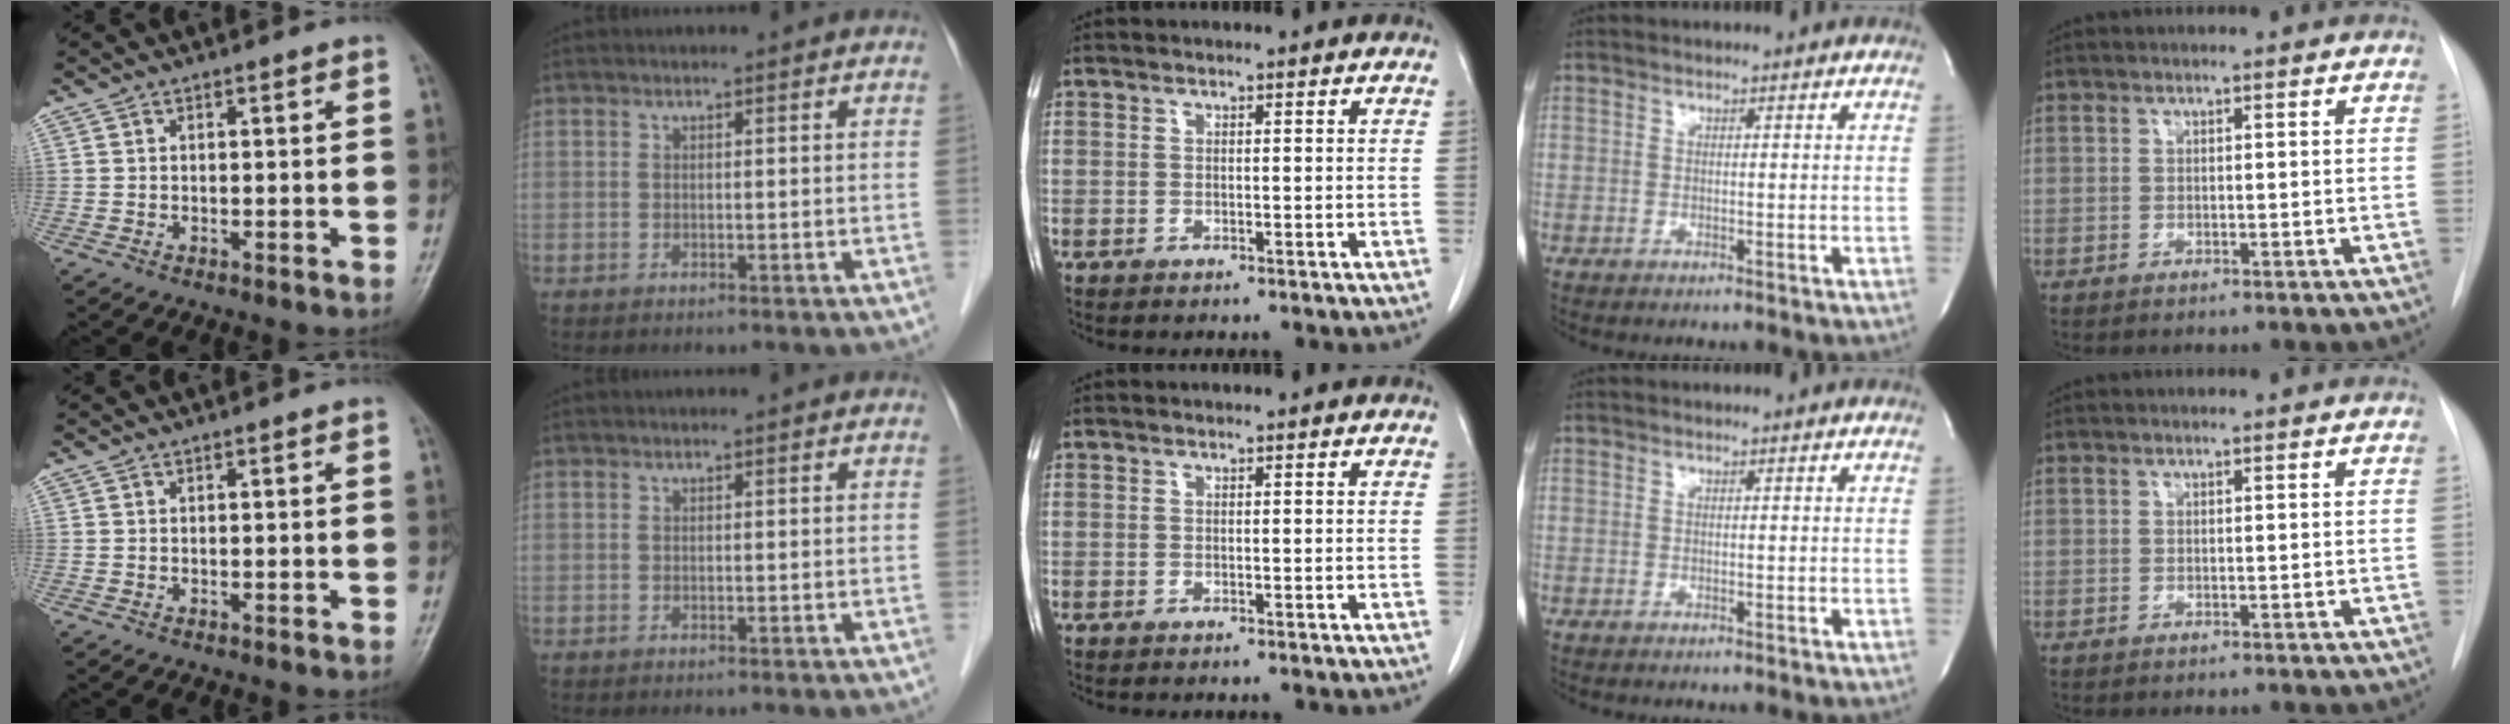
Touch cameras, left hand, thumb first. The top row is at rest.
{}